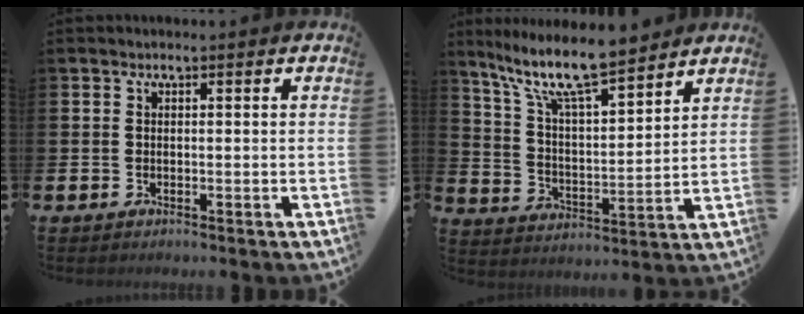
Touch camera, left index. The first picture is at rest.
{"total": 11.1, "force": [9.5, 1.9, 5.5], "torque": [-0.136, -0.047, 0.166]}